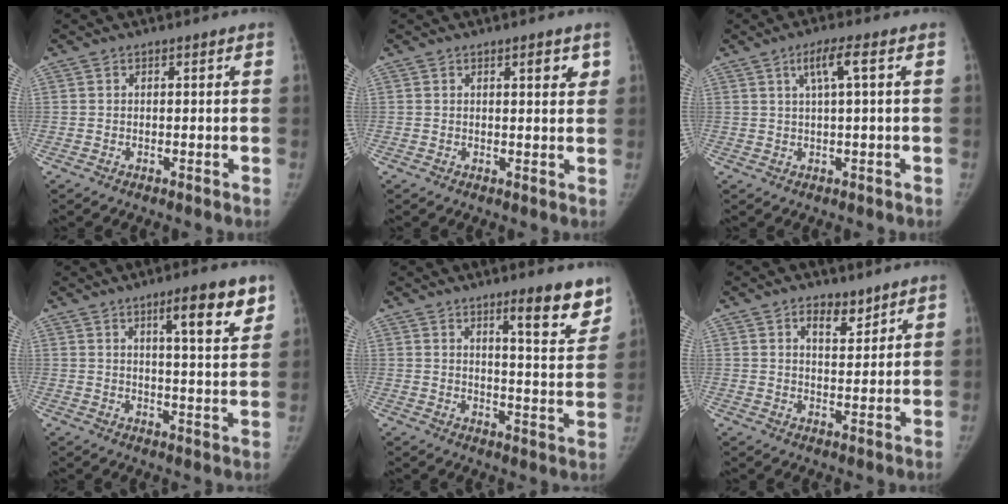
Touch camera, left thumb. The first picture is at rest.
{"total": 3.1, "force": [1.7, 1.0, 2.4], "torque": [-0.017, -0.007, 0.021]}
{"total": 4.4, "force": [1.5, 0.2, 4.1], "torque": [-0.085, 0.009, 0.031]}
{"total": 10.1, "force": [5.9, 1.9, 7.9], "torque": [-0.095, -0.032, 0.084]}
{"total": 10.7, "force": [7.3, 1.9, 7.6], "torque": [-0.069, -0.050, 0.101]}
{"total": 4.7, "force": [3.3, 2.3, 2.4], "torque": [-0.016, -0.022, 0.055]}